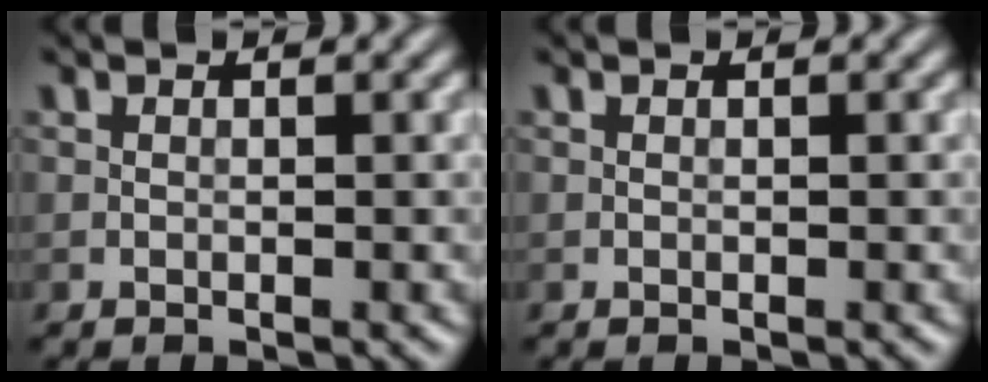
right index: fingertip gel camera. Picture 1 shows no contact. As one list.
[{"total": 0.0}]